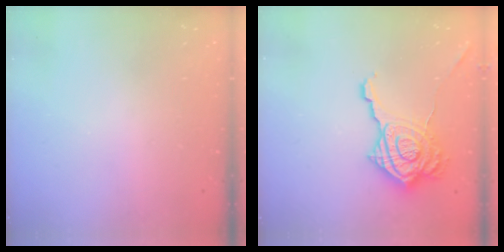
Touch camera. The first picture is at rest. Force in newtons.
{"total": 20.8, "press": 20.7, "slide": 1.2}